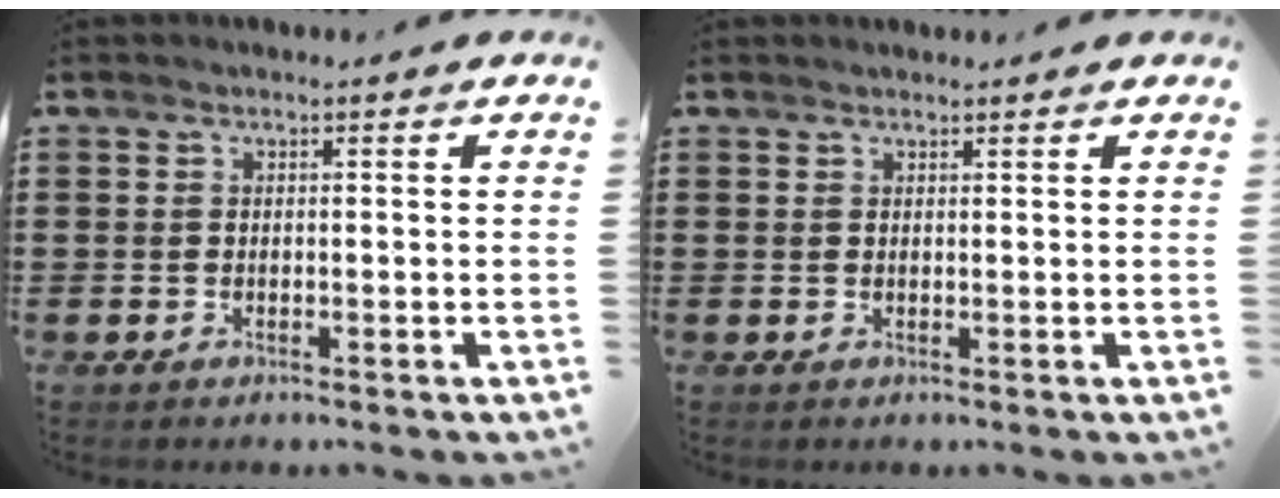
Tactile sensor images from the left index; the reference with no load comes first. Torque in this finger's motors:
{"motor_torque": [1.35, -0.80, 0.08, 0.02]}